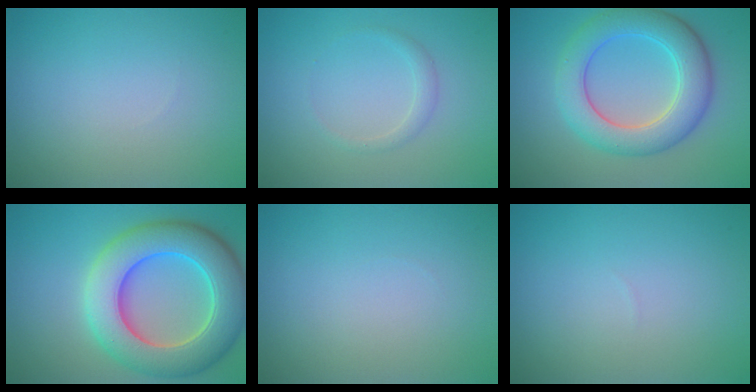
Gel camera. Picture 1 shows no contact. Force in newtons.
{"total": 1.1, "press": 1.1, "slide": 0.1}
{"total": 7.0, "press": 7.0, "slide": 0.1}
{"total": 10.4, "press": 10.3, "slide": 0.7}
{"total": 0.0}
{"total": 0.0}